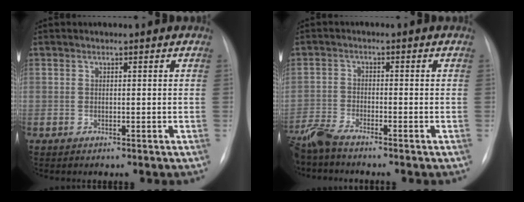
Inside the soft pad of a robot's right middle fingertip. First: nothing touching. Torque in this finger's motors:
{"motor_torque": [1.09, -1.04, 0.53, 0.15]}